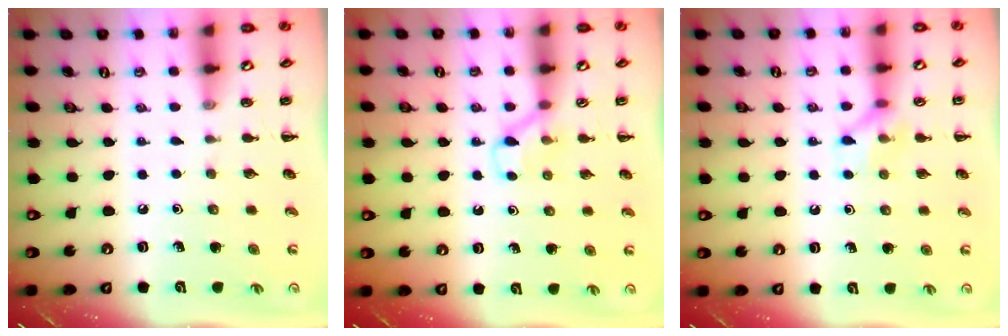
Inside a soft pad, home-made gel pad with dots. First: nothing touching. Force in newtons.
{"total": 4.3, "press": 4.0, "slide": 1.5}
{"total": 7.9, "press": 7.9, "slide": 0.6}